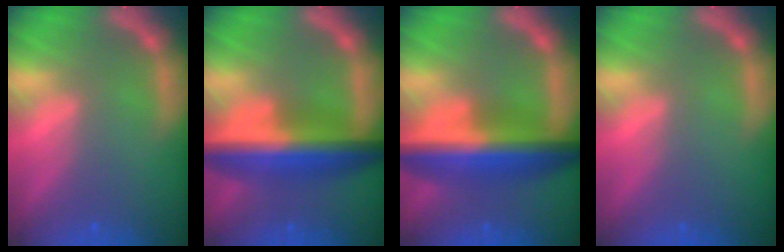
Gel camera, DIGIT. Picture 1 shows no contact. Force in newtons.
{"total": 9.5}
{"total": 10.1}
{"total": 0.0}